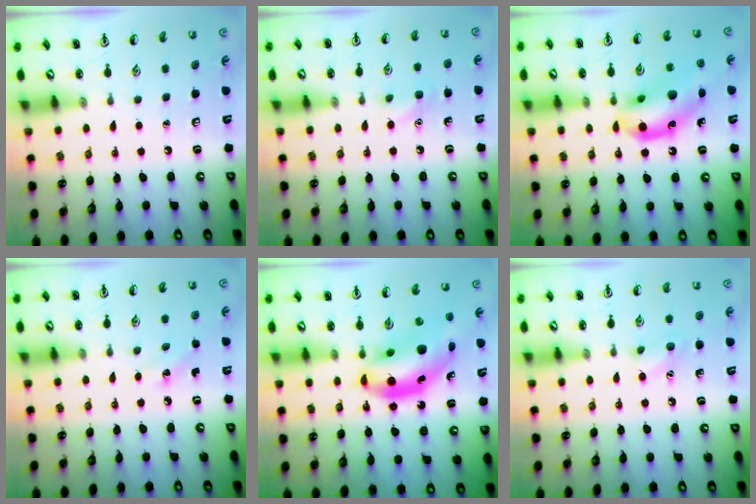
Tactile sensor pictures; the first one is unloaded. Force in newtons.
{"total": 5.7, "press": 5.5, "slide": 1.7}
{"total": 14.3, "press": 13.9, "slide": 3.3}
{"total": 1.9, "press": 1.7, "slide": 0.8}
{"total": 13.2, "press": 12.6, "slide": 3.9}
{"total": 7.5, "press": 7.3, "slide": 1.9}